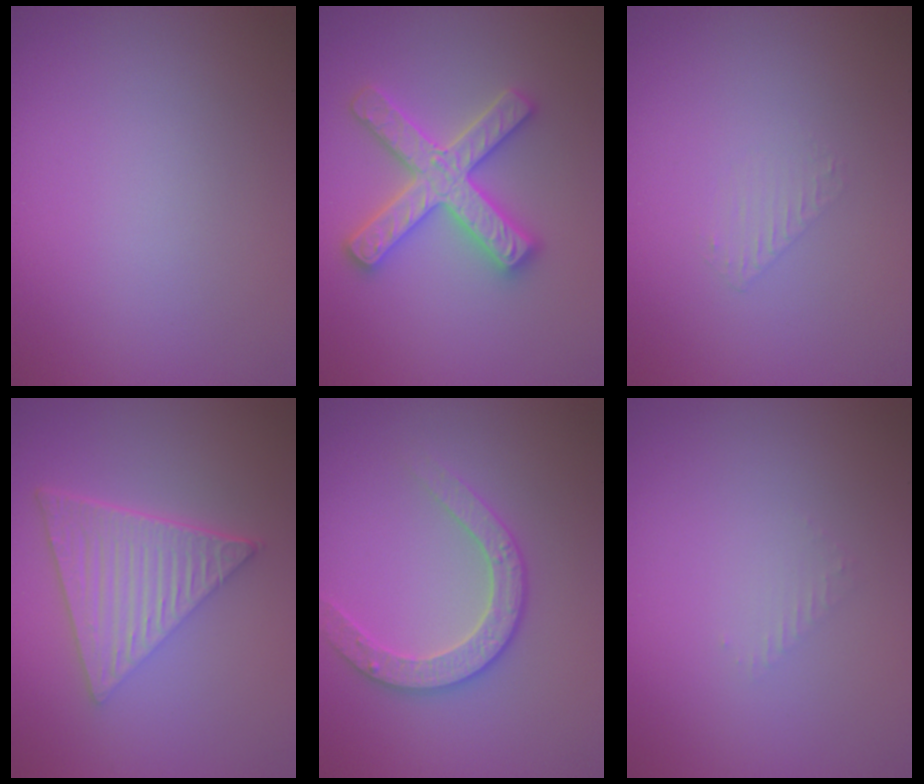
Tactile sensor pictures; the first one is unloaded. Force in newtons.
{"total": 5.0, "press": 4.9, "slide": 0.8}
{"total": 0.6, "press": 0.4, "slide": 0.5}
{"total": 6.7, "press": 4.6, "slide": 4.9}
{"total": 2.8, "press": 2.7, "slide": 0.6}
{"total": 0.8, "press": 0.8, "slide": 0.3}